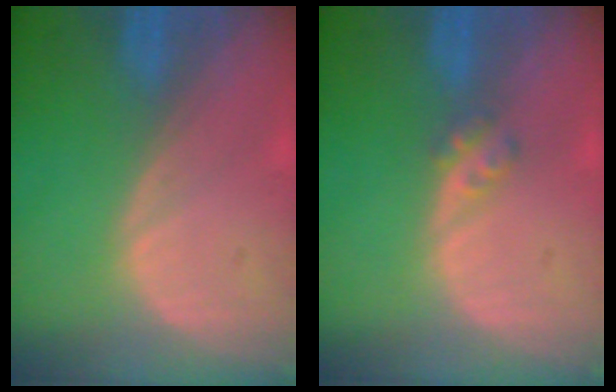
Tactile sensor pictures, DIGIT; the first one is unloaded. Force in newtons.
{"total": 2.3, "press": 2.0, "slide": 1.2}